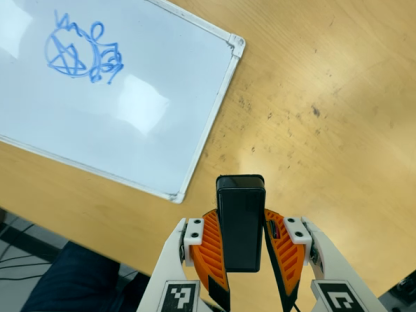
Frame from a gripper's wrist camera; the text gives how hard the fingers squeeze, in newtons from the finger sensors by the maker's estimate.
{"total": 9.5, "left": 8.0, "right": 11.0}